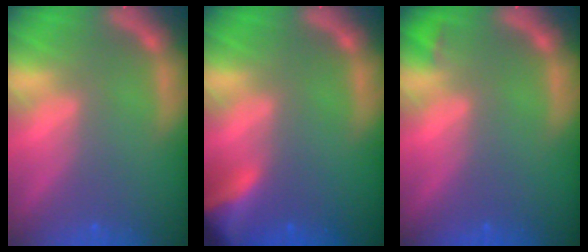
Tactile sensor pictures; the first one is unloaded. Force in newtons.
{"total": 5.9}
{"total": 0.9}